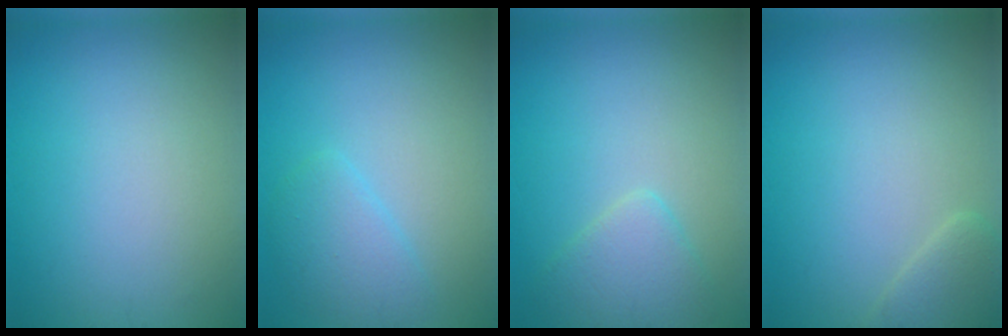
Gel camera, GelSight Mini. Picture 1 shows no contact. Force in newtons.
{"total": 2.5, "press": 2.5, "slide": 0.3}
{"total": 2.7, "press": 2.7, "slide": 0.3}
{"total": 2.0, "press": 2.0, "slide": 0.2}